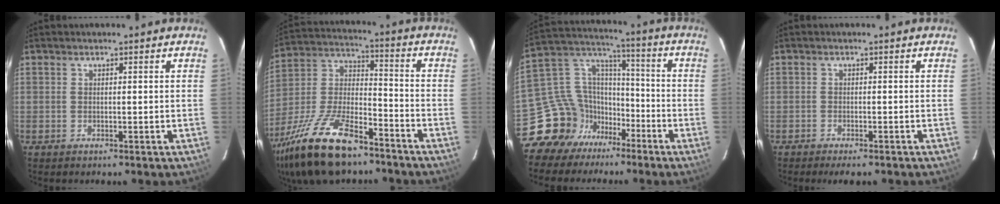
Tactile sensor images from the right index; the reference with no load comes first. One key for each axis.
{"total": 23.7, "fx": -16.4, "fy": 8.8, "fz": 14.7, "tx": -0.309, "ty": -0.015, "tz": -0.289}
{"total": 13.9, "fx": -9.3, "fy": 9.9, "fz": 2.7, "tx": -0.065, "ty": 0.061, "tz": -0.161}
{"total": 3.7, "fx": -3.1, "fy": 0.9, "fz": 1.9, "tx": -0.043, "ty": -0.010, "tz": -0.048}